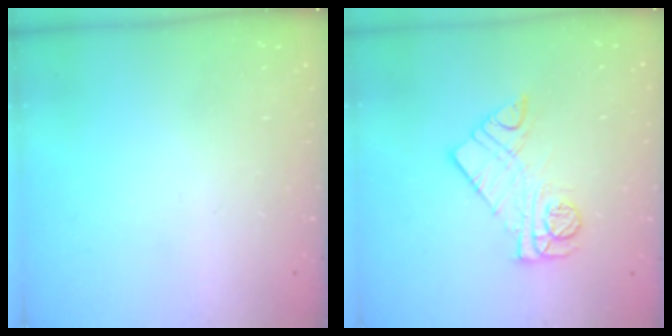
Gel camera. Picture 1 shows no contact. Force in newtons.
{"total": 10.7, "press": 10.7, "slide": 0.6}